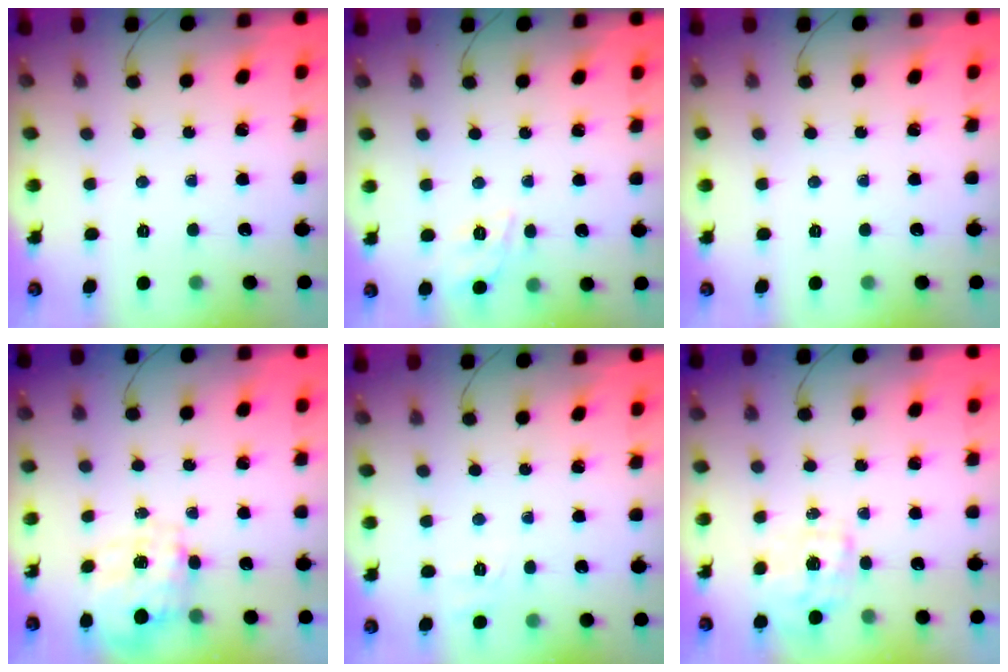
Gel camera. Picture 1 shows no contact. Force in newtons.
{"total": 8.9, "press": 8.8, "slide": 1.3}
{"total": 0.0}
{"total": 3.5, "press": 3.3, "slide": 1.0}
{"total": 1.8, "press": 0.1, "slide": 1.8}
{"total": 9.8, "press": 9.8, "slide": 0.8}